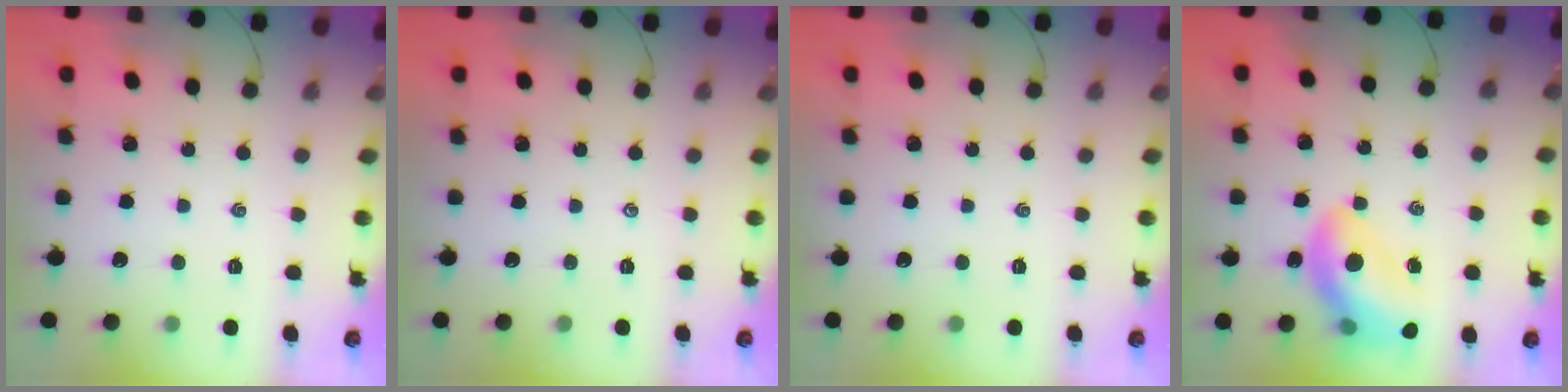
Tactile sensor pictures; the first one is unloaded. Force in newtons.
{"total": 0.0}
{"total": 0.0}
{"total": 15.7, "press": 15.2, "slide": 3.9}